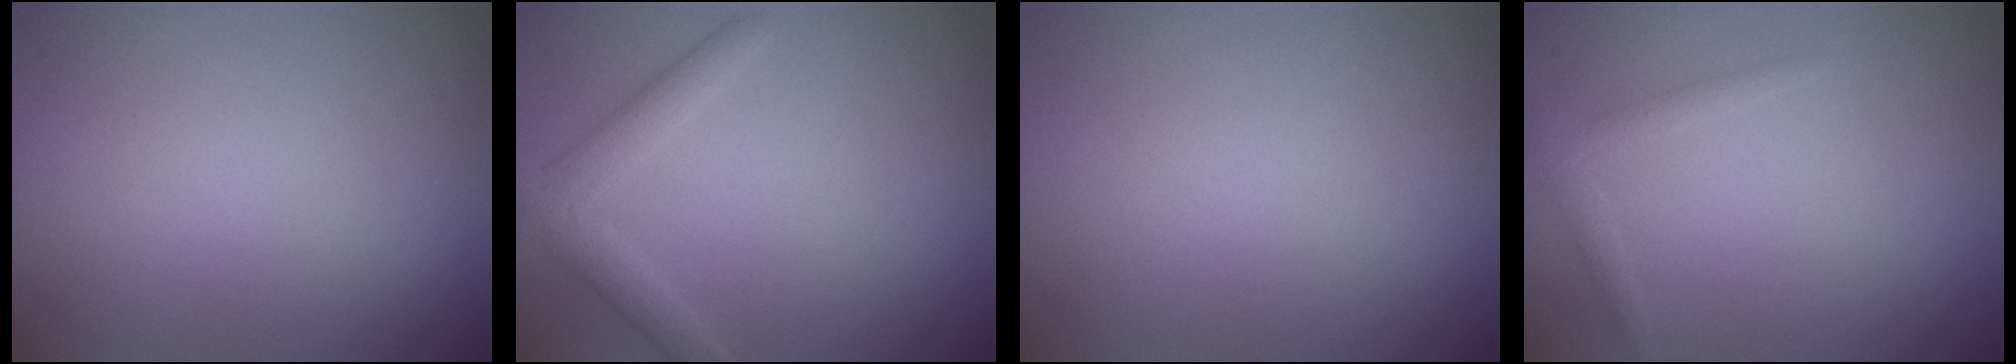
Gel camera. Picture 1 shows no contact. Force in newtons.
{"total": 2.6, "press": 2.6, "slide": 0.1}
{"total": 0.0}
{"total": 1.2, "press": 1.2, "slide": 0.1}